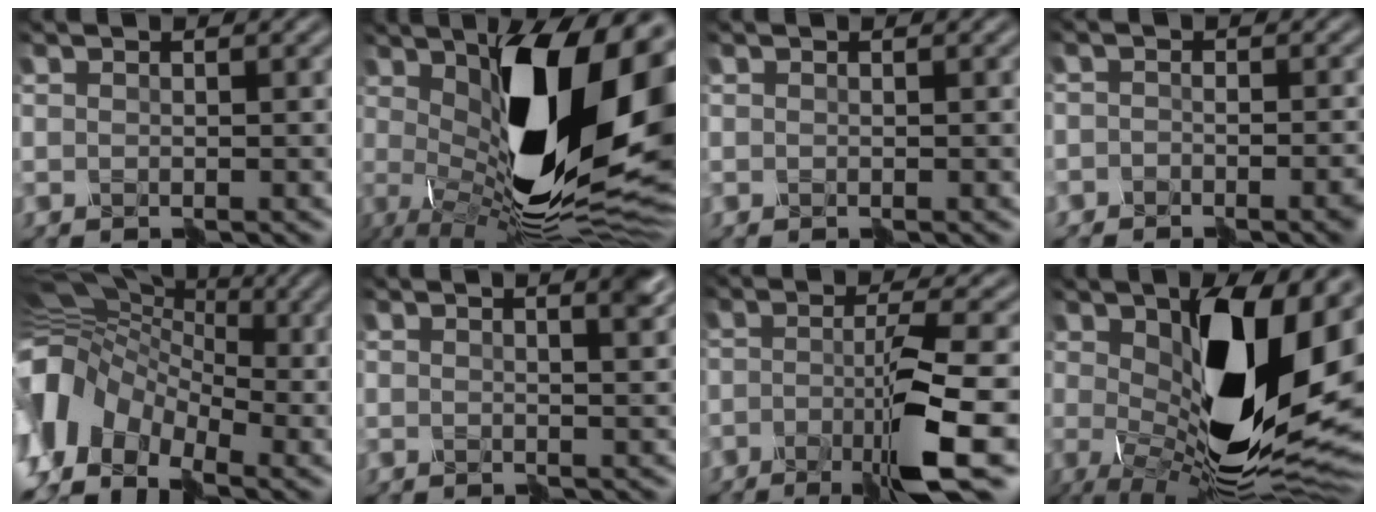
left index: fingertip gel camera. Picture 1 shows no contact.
{"total": 16.9, "force": [2.1, 7.5, 15.0], "torque": [-0.254, -0.013, 0.031]}
{"total": 0.0}
{"total": 3.1, "force": [-2.6, 1.2, 0.9], "torque": [-0.003, 0.003, -0.041]}
{"total": 8.5, "force": [-2.4, 6.8, 4.4], "torque": [-0.104, 0.018, -0.066]}
{"total": 3.8, "force": [1.8, 1.6, 3.0], "torque": [-0.003, 0.017, 0.011]}
{"total": 7.9, "force": [-4.0, 1.0, 6.7], "torque": [-0.118, 0.007, -0.080]}
{"total": 15.9, "force": [0.8, 7.9, 13.8], "torque": [-0.241, -0.019, 0.016]}